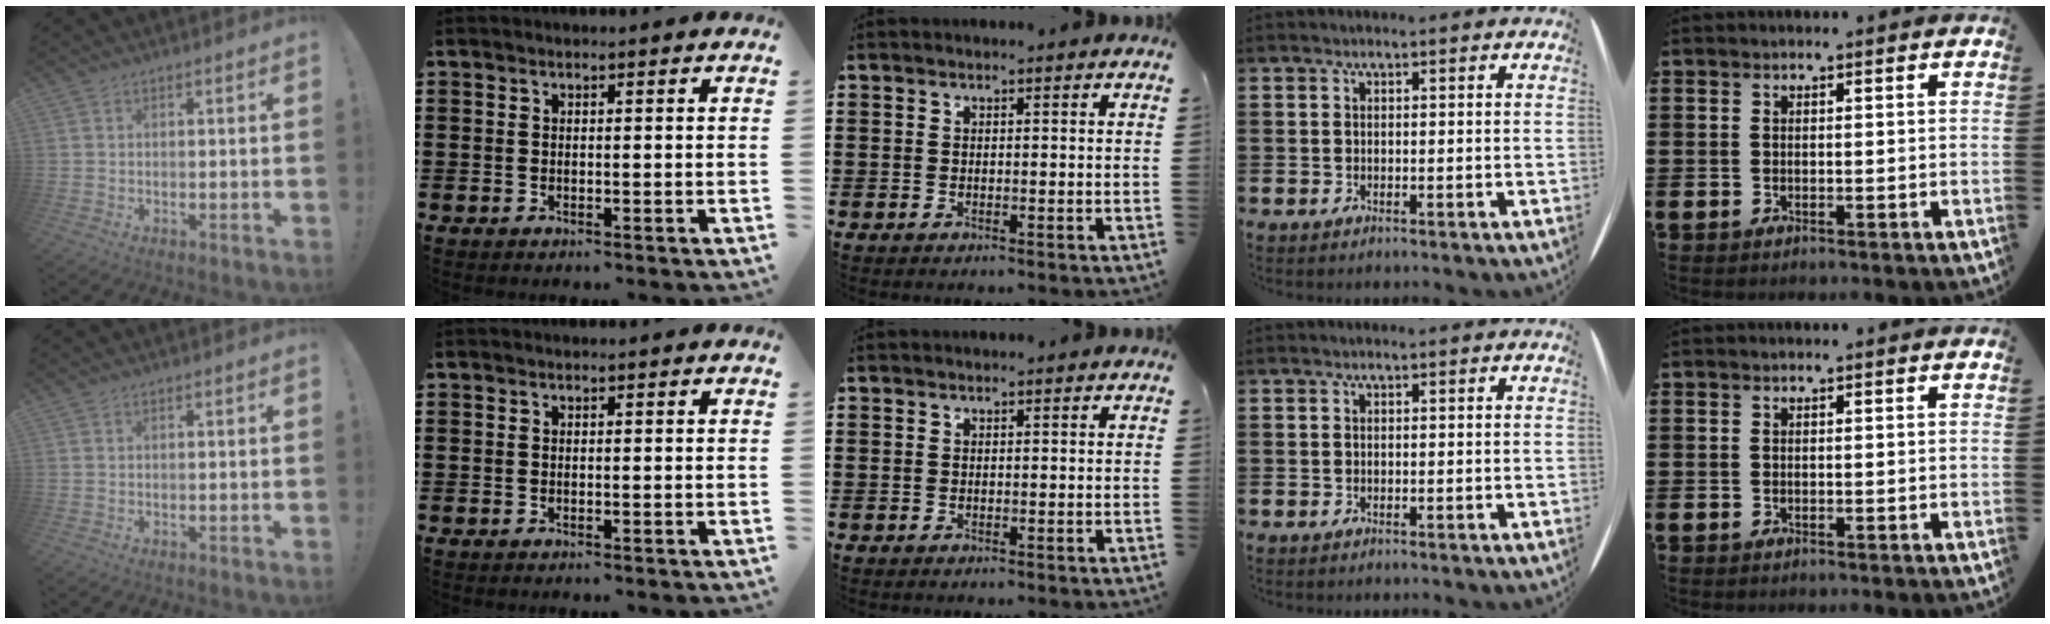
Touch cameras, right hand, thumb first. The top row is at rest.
{}